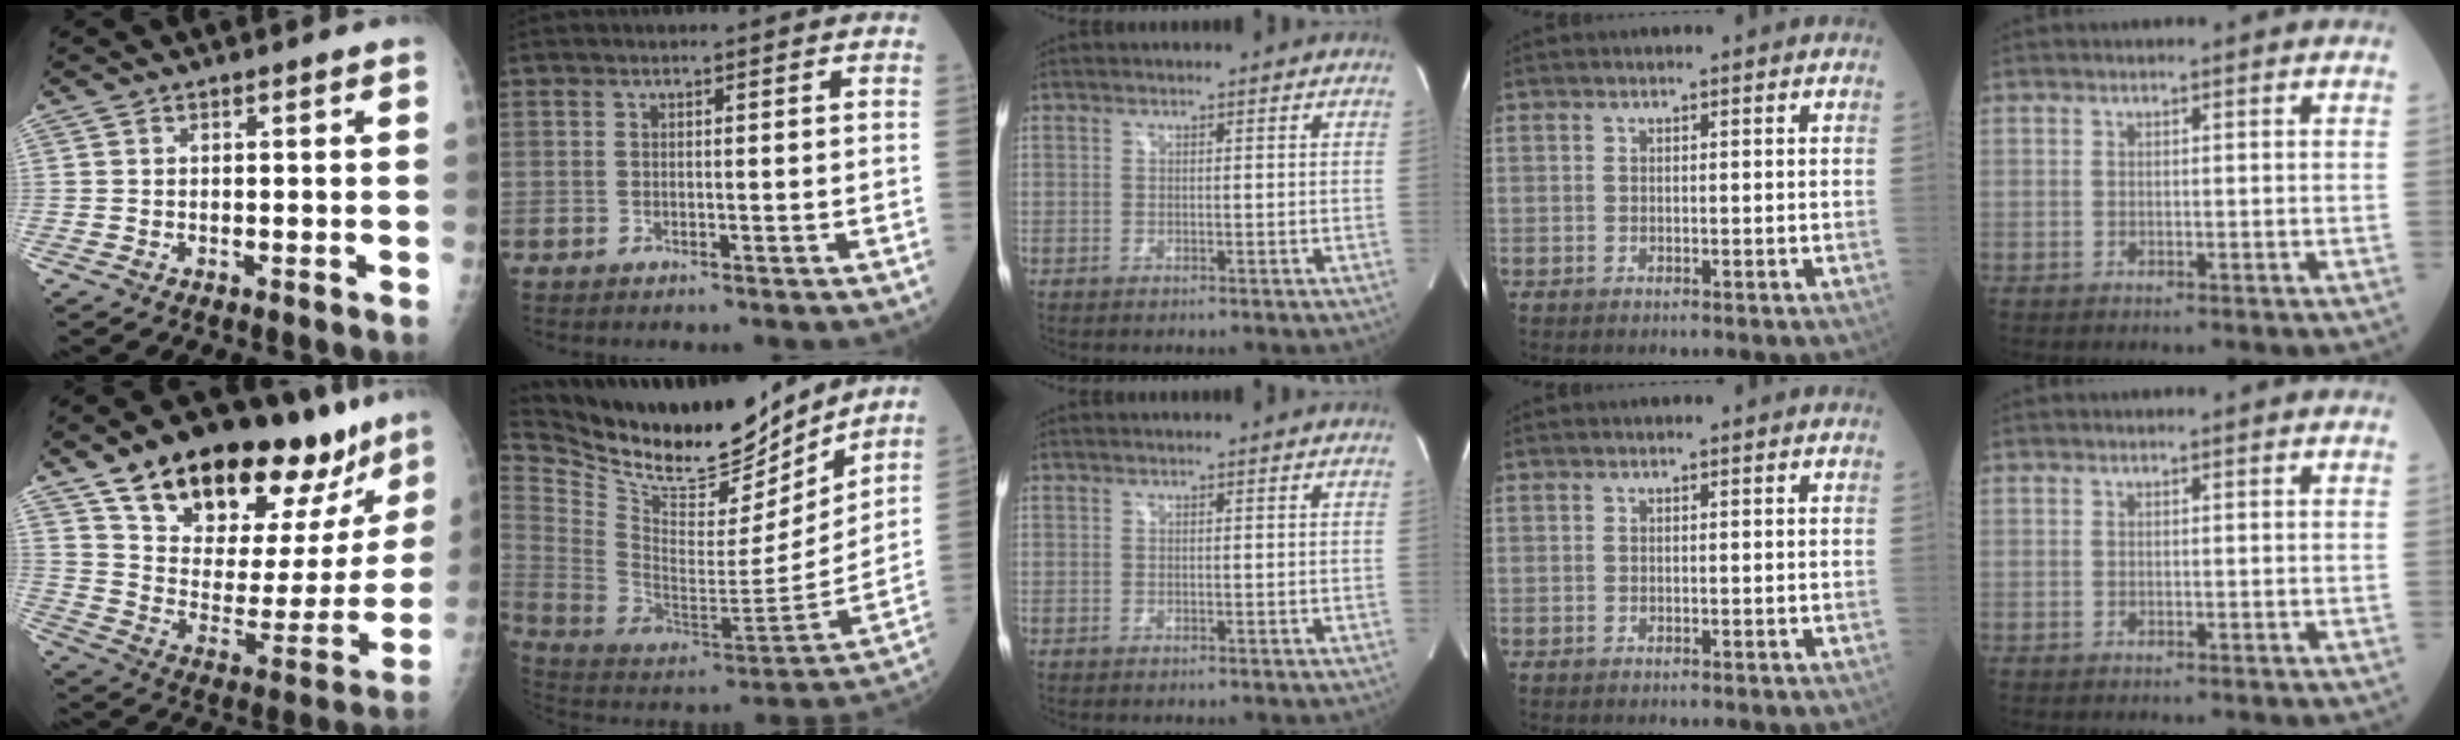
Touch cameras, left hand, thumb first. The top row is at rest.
{"thumb": {"total": 29.0, "force": [20.3, 11.7, 17.2], "torque": [-0.220, -0.067, 0.313]}, "index": {"total": 23.1, "force": [20.2, 6.5, 9.0], "torque": [-0.183, -0.036, 0.333]}}